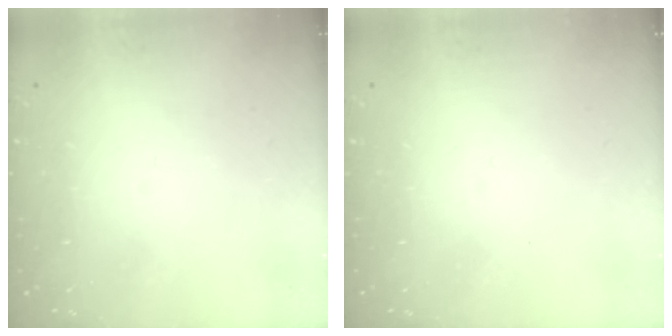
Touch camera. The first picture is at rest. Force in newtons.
{"total": 0.0}